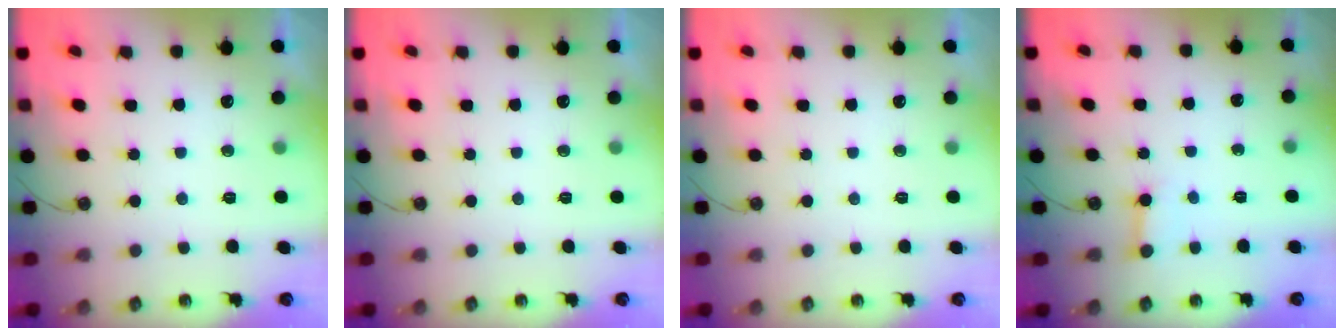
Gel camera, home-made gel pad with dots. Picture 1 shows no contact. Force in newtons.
{"total": 0.0}
{"total": 0.0}
{"total": 3.0, "press": 2.9, "slide": 0.5}